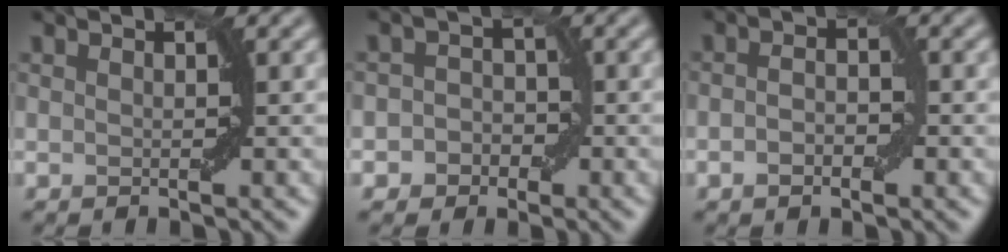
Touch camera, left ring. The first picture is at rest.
{"total": 2.6, "force": [-0.8, 2.3, 0.8], "torque": [0.017, 0.003, -0.023]}
{"total": 2.1, "force": [-0.6, 1.1, 1.7], "torque": [-0.029, 0.001, -0.012]}